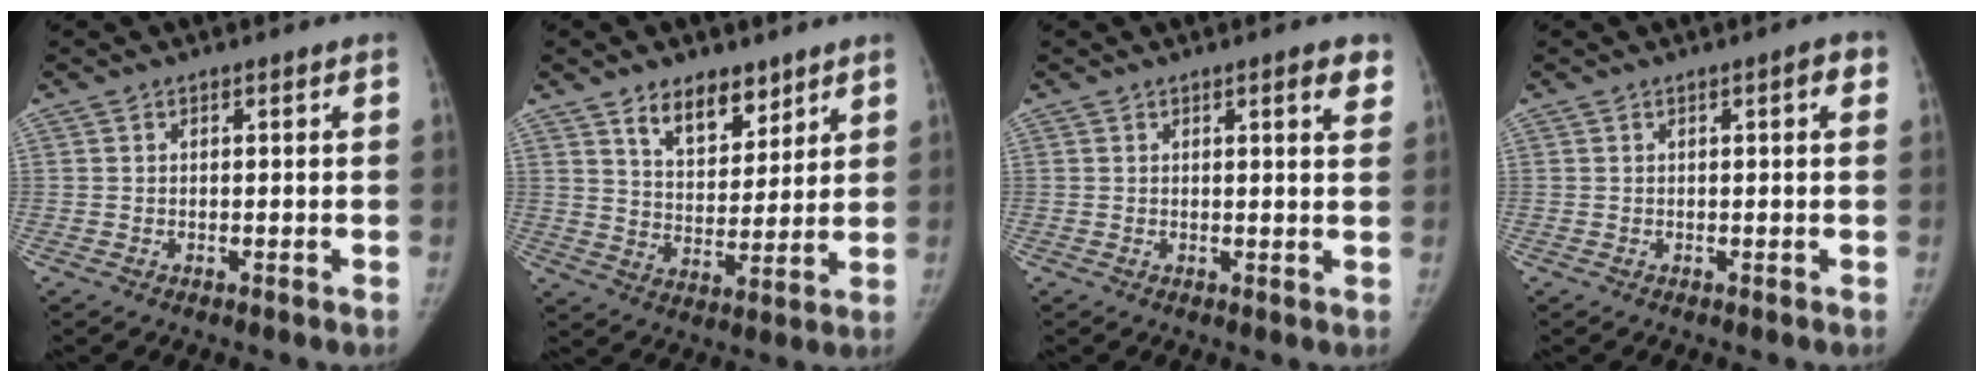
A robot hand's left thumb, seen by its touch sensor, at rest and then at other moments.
{"total": 10.0, "force": [6.8, 5.4, 5.0], "torque": [-0.045, -0.049, 0.121]}
{"total": 3.6, "force": [2.1, 0.7, 2.8], "torque": [-0.027, -0.010, 0.025]}
{"total": 2.1, "force": [0.7, 0.5, 2.0], "torque": [-0.016, 0.004, 0.003]}